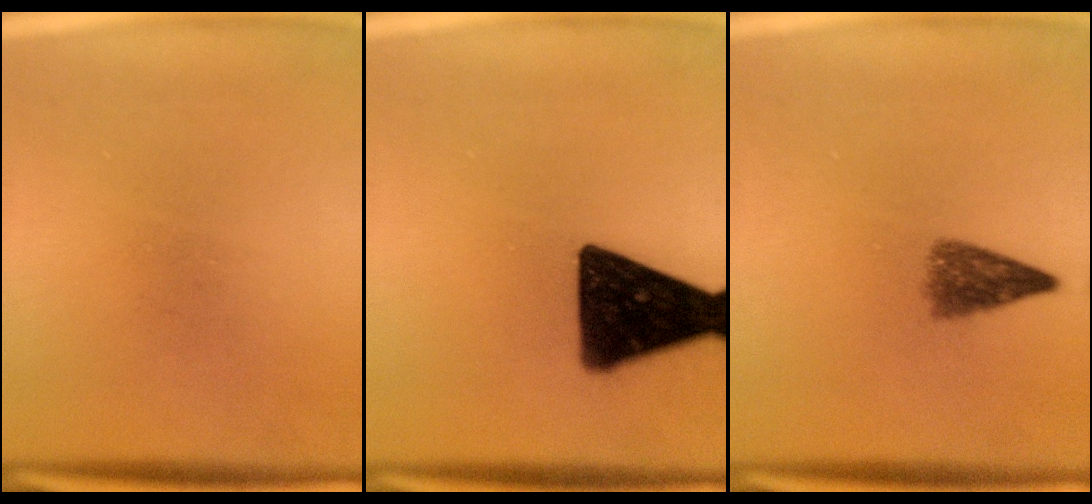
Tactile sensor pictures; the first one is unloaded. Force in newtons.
{"total": 17.4}
{"total": 4.0}